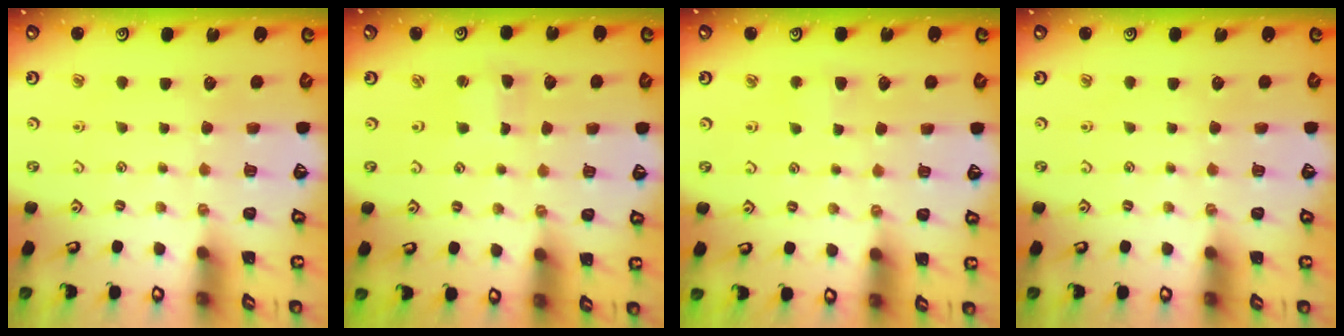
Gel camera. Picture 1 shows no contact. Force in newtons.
{"total": 1.6, "press": 1.6, "slide": 0.3}
{"total": 2.8, "press": 2.8, "slide": 0.5}
{"total": 0.0}